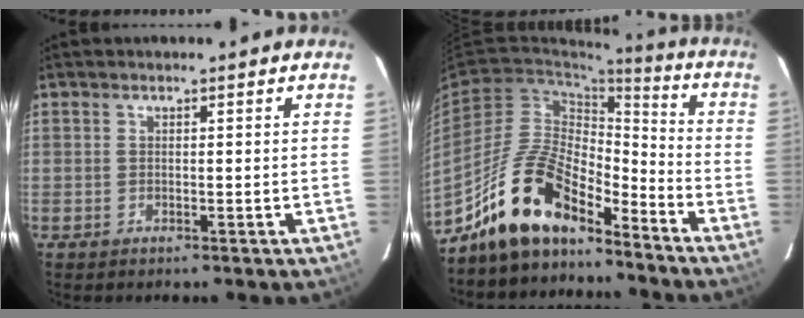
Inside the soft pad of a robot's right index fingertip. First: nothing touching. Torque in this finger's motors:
{"motor_torque": [0.69, -0.68, 1.05, 0.21]}